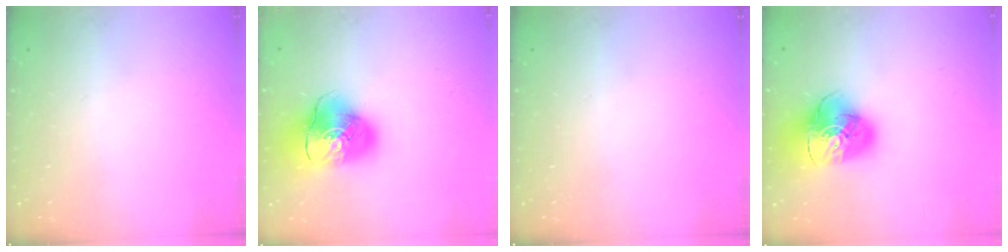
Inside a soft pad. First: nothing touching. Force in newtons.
{"total": 15.6, "press": 15.5, "slide": 2.4}
{"total": 0.0}
{"total": 14.9, "press": 14.8, "slide": 1.6}